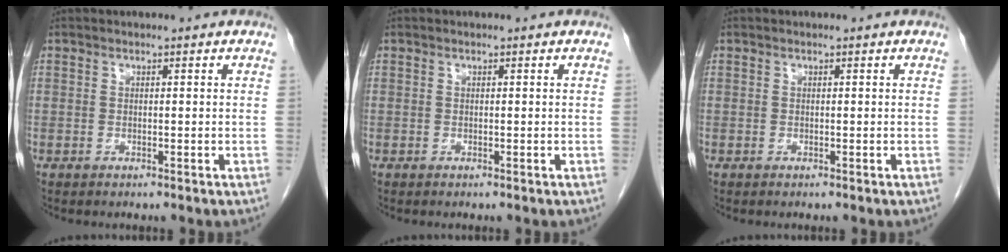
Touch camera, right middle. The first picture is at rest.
{"total": 0.0}
{"total": 0.0}